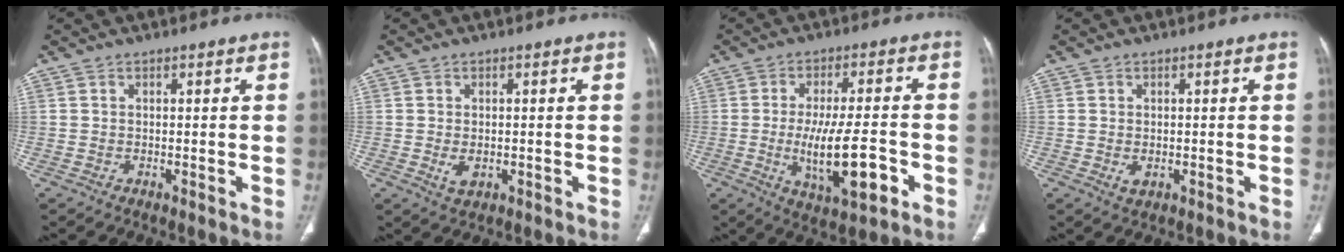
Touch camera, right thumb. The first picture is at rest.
{"total": 2.8, "force": [-0.5, 1.7, 2.1], "torque": [-0.034, -0.002, -0.001]}
{"total": 13.1, "force": [-3.5, 4.2, 11.9], "torque": [-0.198, 0.008, -0.049]}
{"total": 1.8, "force": [-0.3, 1.2, 1.4], "torque": [-0.020, -0.001, 0.001]}